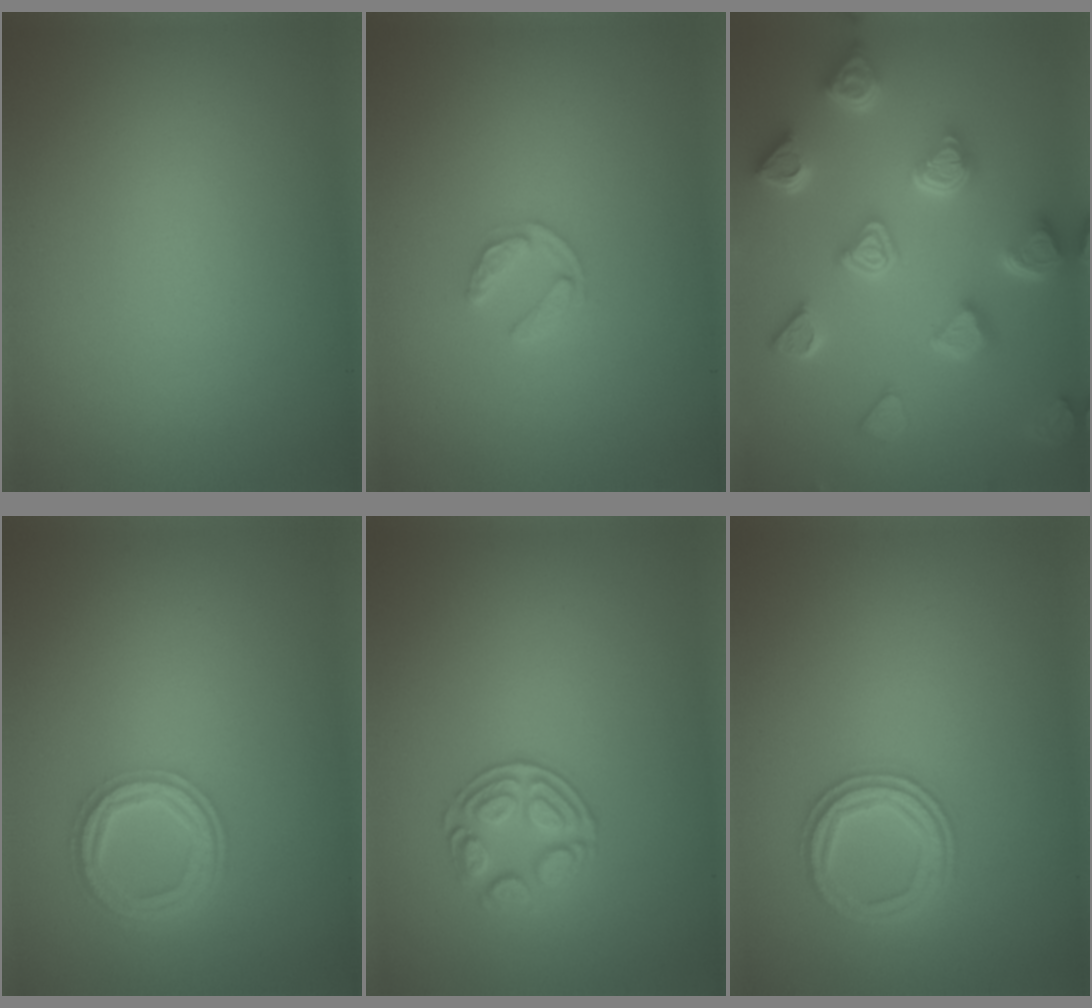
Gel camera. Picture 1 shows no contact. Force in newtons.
{"total": 1.6, "press": 1.6, "slide": 0.3}
{"total": 6.9, "press": 5.5, "slide": 4.1}
{"total": 4.2, "press": 3.3, "slide": 2.6}
{"total": 2.7, "press": 2.4, "slide": 1.1}
{"total": 2.6, "press": 2.6, "slide": 0.1}